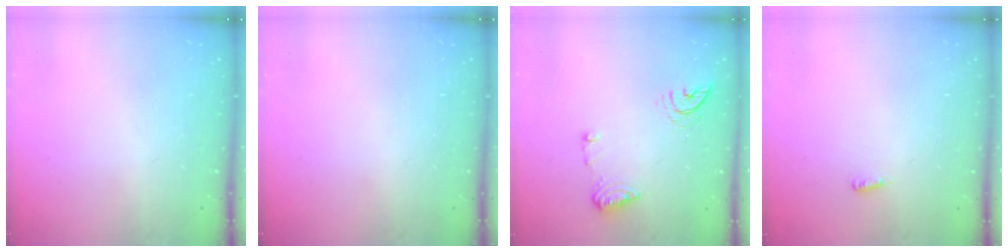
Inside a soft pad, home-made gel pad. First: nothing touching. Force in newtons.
{"total": 0.0}
{"total": 8.9, "press": 8.9, "slide": 0.5}
{"total": 2.7, "press": 2.6, "slide": 0.9}